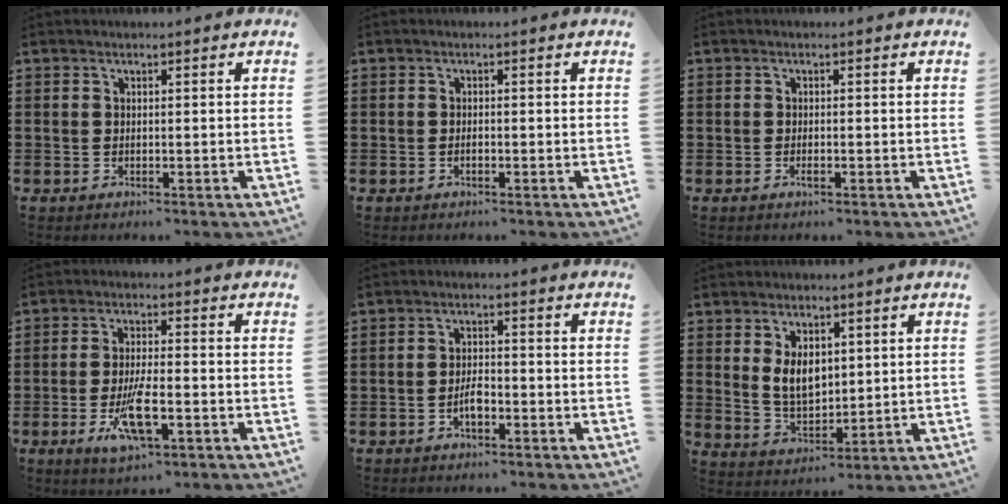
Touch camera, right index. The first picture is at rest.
{"total": 0.8, "force": [-0.4, 0.2, 0.7], "torque": [-0.014, -0.005, -0.005]}
{"total": 1.0, "force": [-0.4, 0.2, 0.8], "torque": [-0.017, -0.006, -0.006]}
{"total": 7.7, "force": [-2.9, 2.3, 6.8], "torque": [-0.134, -0.009, -0.050]}
{"total": 3.4, "force": [-1.5, 1.3, 2.8], "torque": [-0.066, 0.001, -0.031]}
{"total": 6.0, "force": [1.7, 3.7, 4.4], "torque": [-0.089, 0.006, 0.030]}